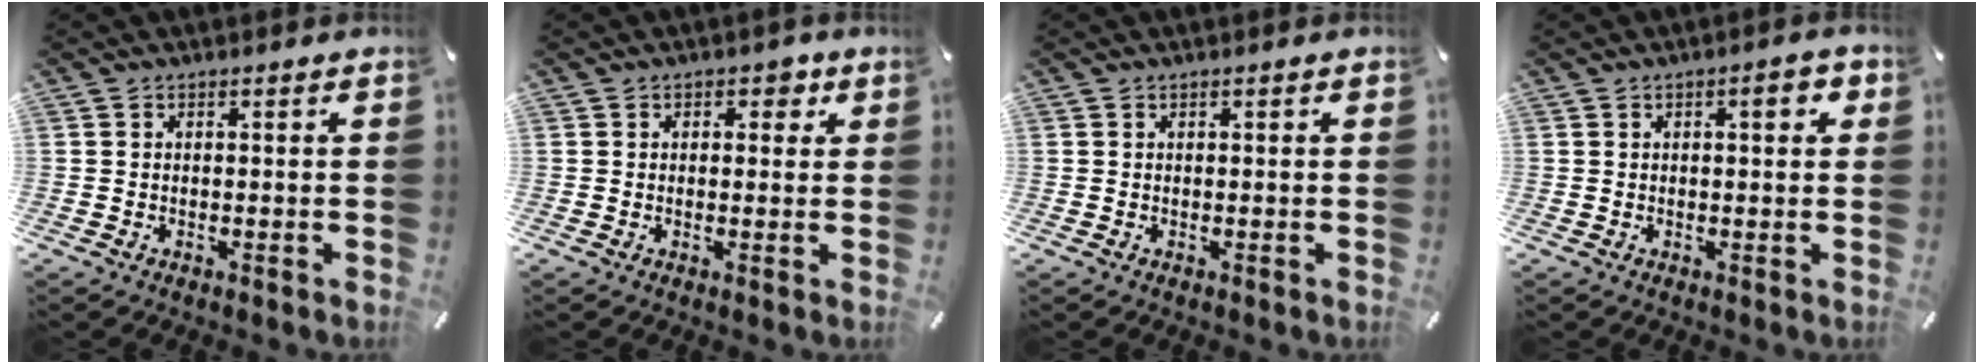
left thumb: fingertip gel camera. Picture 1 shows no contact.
{"total": 2.7, "force": [0.9, 2.0, 1.7], "torque": [-0.013, 0.000, 0.008]}
{"total": 0.0}
{"total": 4.1, "force": [1.4, 1.5, 3.6], "torque": [-0.050, -0.001, 0.016]}